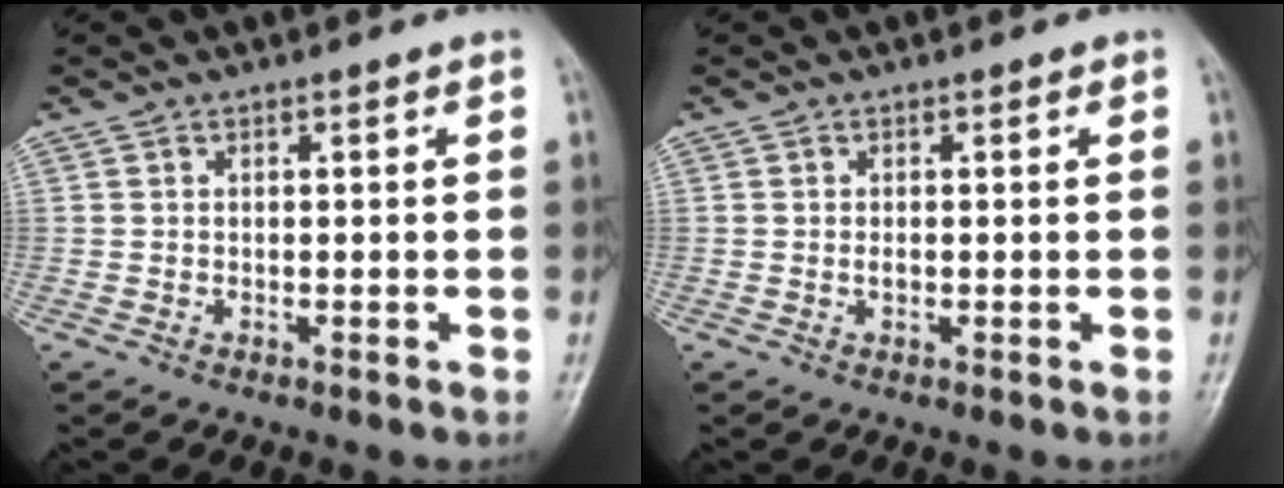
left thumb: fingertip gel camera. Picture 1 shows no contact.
{"total": 0.8, "force": [0.0, 0.5, 0.7], "torque": [-0.009, 0.000, -0.001]}